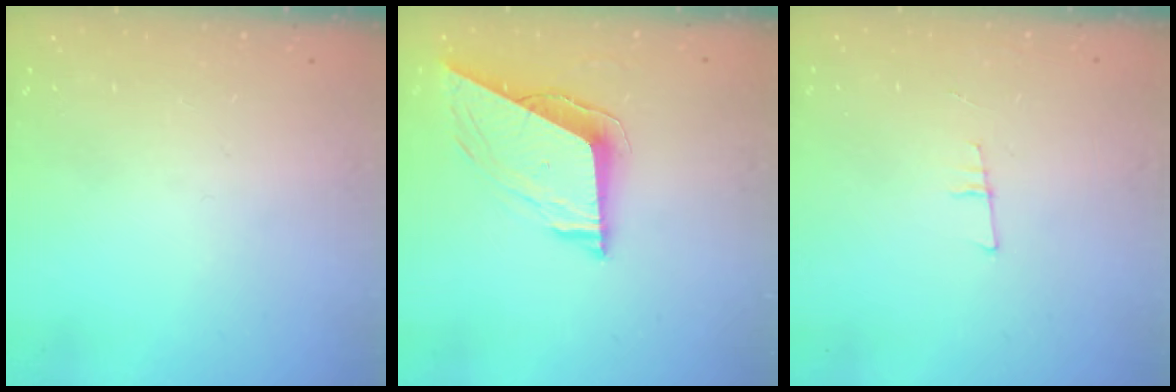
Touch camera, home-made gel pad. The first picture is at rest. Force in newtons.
{"total": 8.9, "press": 8.9, "slide": 1.2}
{"total": 6.6, "press": 5.9, "slide": 2.9}